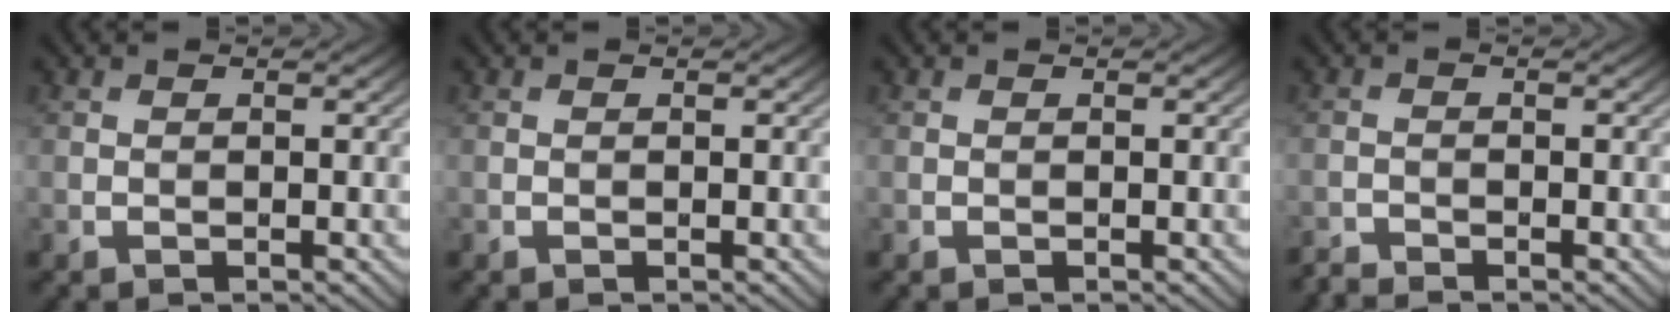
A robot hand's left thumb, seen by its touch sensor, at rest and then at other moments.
{"total": 0.0}
{"total": 0.0}
{"total": 1.3, "force": [-1.3, 0.0, 0.1], "torque": [-0.001, -0.004, -0.032]}